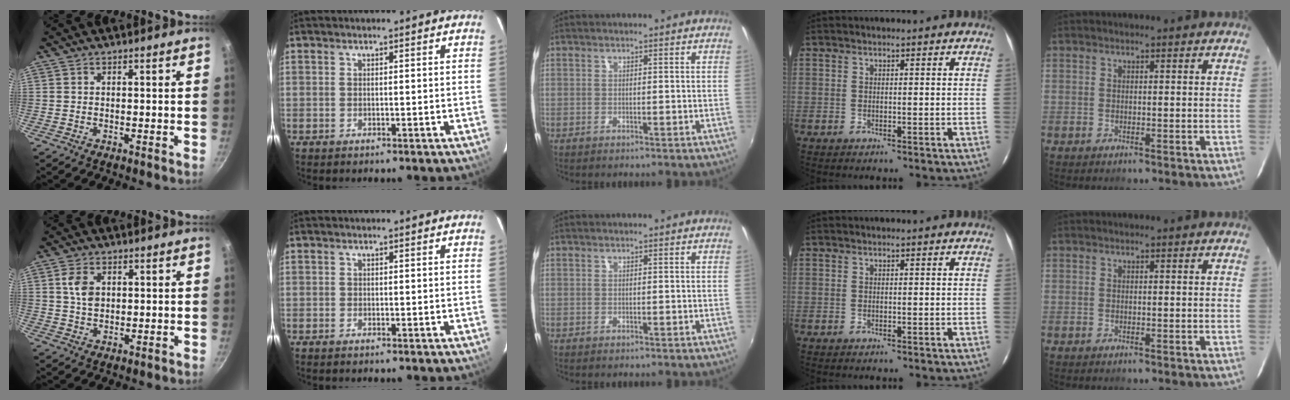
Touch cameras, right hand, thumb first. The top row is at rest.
{"thumb": {"total": 6.6, "force": [1.5, 4.5, 4.6], "torque": [-0.077, -0.001, 0.028]}}